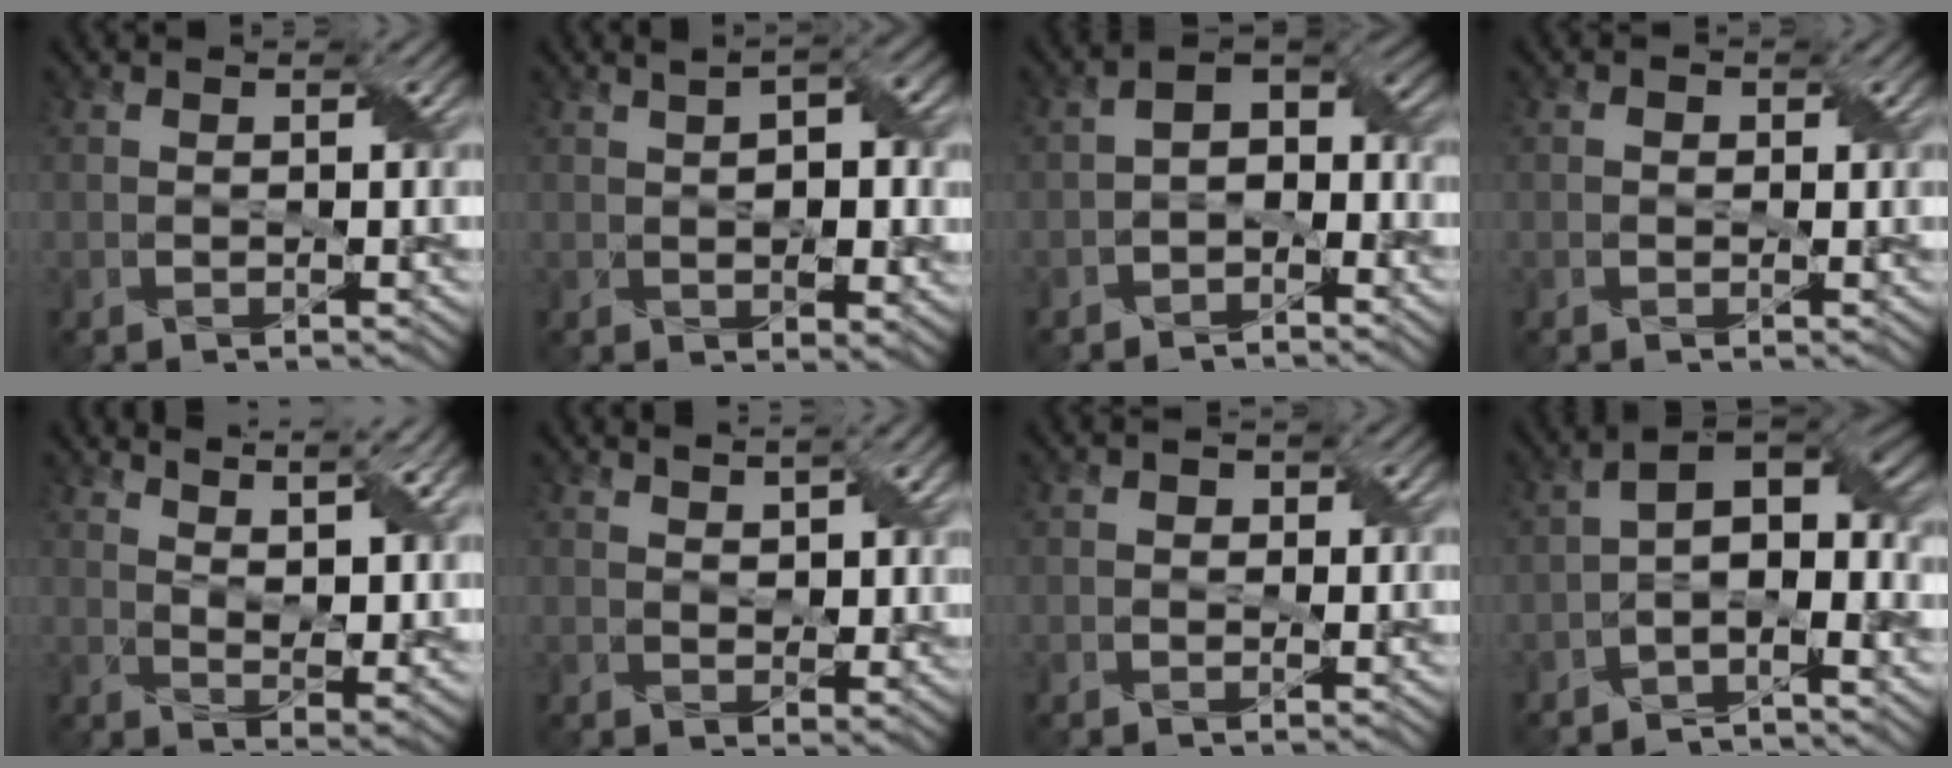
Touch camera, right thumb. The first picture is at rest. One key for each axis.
{"total": 6.7, "fx": 1.0, "fy": 3.3, "fz": 5.8, "tx": -0.083, "ty": 0.004, "tz": 0.017}
{"total": 4.8, "fx": -2.2, "fy": 3.0, "fz": 3.1, "tx": -0.040, "ty": 0.007, "tz": -0.051}
{"total": 0.8, "fx": 0.0, "fy": 0.7, "fz": 0.3, "tx": -0.007, "ty": -0.003, "tz": -0.004}
{"total": 11.5, "fx": 7.6, "fy": 3.4, "fz": 8.0, "tx": -0.140, "ty": 0.008, "tz": 0.109}
{"total": 3.5, "fx": 2.2, "fy": 1.5, "fz": 2.3, "tx": -0.044, "ty": -0.002, "tz": 0.045}
{"total": 1.3, "fx": 0.1, "fy": 1.1, "fz": 0.6, "tx": -0.010, "ty": -0.004, "tz": -0.005}
{"total": 8.0, "fx": -2.9, "fy": 3.6, "fz": 6.6, "tx": -0.100, "ty": 0.003, "tz": -0.061}